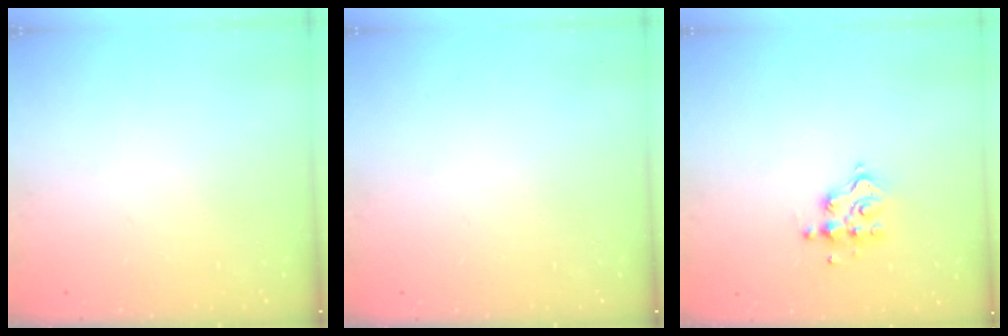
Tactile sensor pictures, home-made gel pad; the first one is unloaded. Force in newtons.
{"total": 0.0}
{"total": 8.0, "press": 8.0, "slide": 0.6}